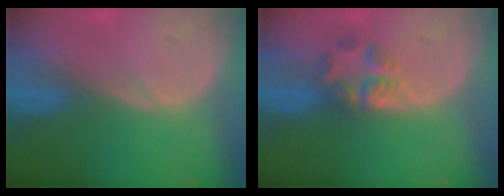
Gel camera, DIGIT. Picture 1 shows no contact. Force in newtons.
{"total": 4.0, "press": 4.0, "slide": 0.8}